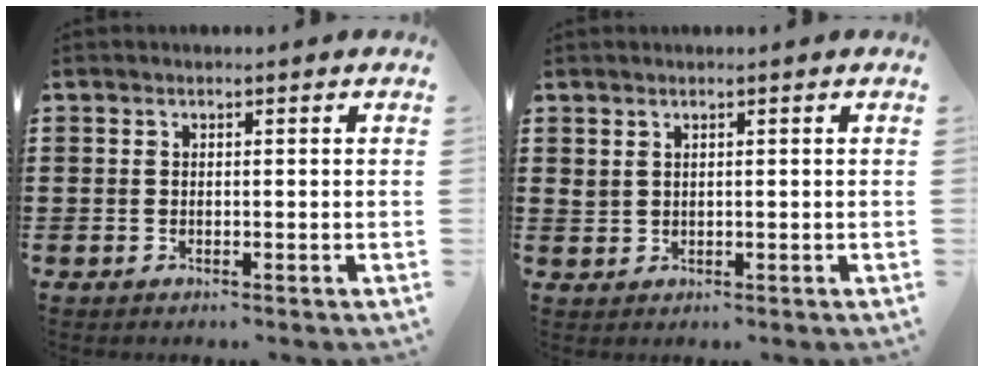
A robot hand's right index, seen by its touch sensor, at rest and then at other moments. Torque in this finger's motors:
{"motor_torque": [0.54, 0.52, 0.01, 0.01]}